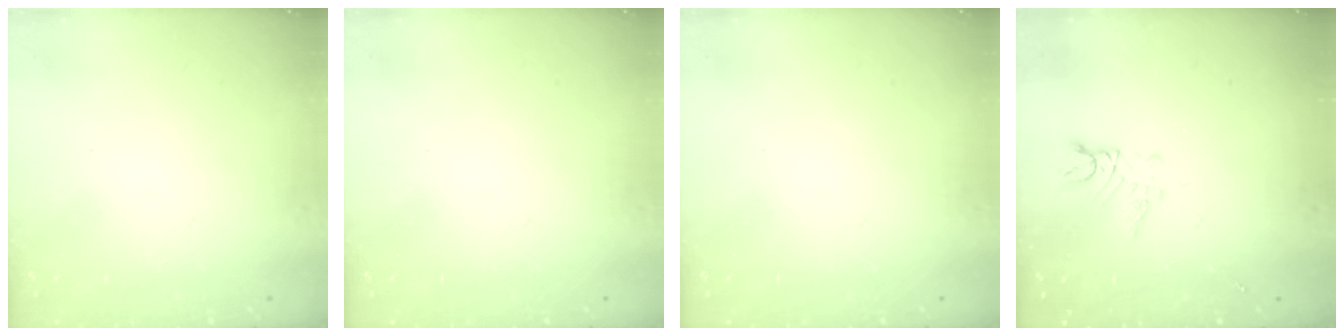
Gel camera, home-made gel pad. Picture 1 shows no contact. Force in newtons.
{"total": 0.0}
{"total": 0.0}
{"total": 3.7, "press": 3.7, "slide": 0.5}